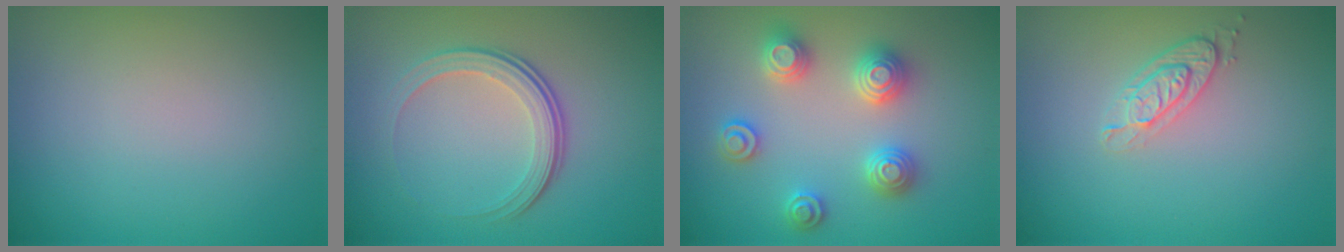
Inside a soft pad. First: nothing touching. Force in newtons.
{"total": 3.7, "press": 2.5, "slide": 2.8}
{"total": 4.4, "press": 4.4, "slide": 0.6}
{"total": 2.4, "press": 1.9, "slide": 1.4}